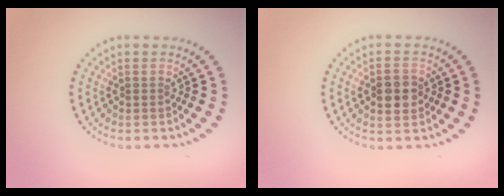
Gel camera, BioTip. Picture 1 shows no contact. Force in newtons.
{"total": 3.3, "press": 3.3, "slide": 0.2}